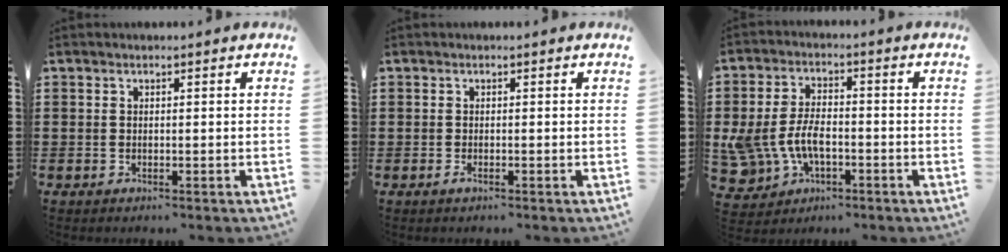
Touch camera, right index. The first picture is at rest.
{"total": 0.5, "force": [-0.2, 0.1, 0.4], "torque": [-0.010, -0.007, -0.002]}
{"total": 6.9, "force": [-1.8, 4.6, 4.9], "torque": [-0.123, 0.002, -0.039]}